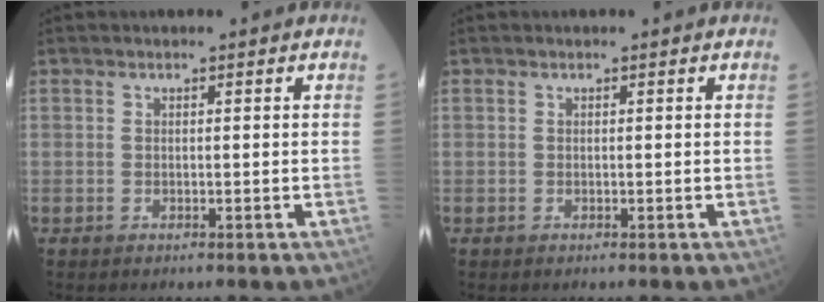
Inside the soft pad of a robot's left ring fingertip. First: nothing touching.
{"total": 0.0}